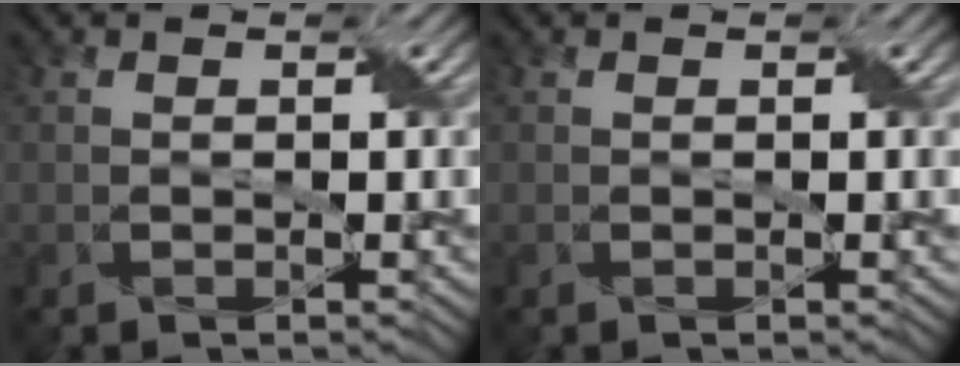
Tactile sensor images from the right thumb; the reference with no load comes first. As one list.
[{"total": 0.0}]